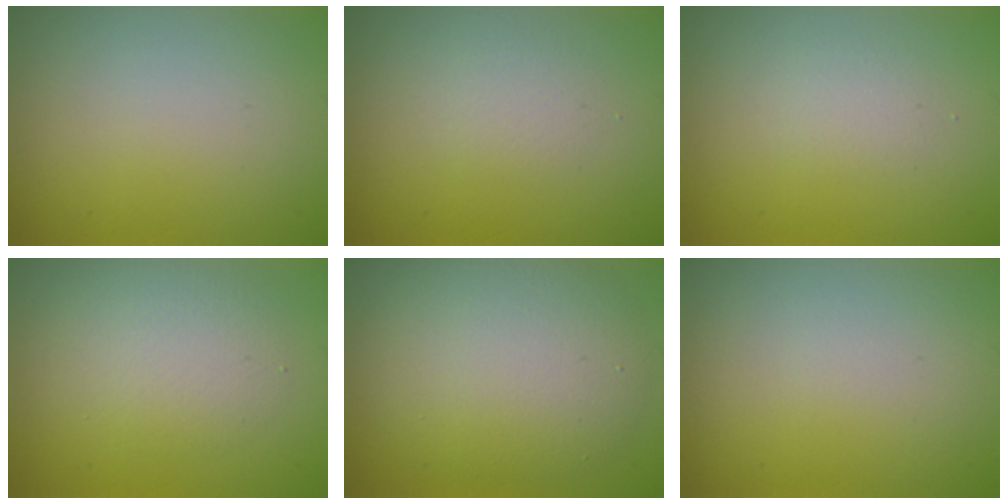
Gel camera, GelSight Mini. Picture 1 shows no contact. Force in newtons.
{"total": 1.5, "press": 1.5, "slide": 0.1}
{"total": 1.3, "press": 1.3, "slide": 0.1}
{"total": 3.2, "press": 3.2, "slide": 0.1}
{"total": 6.9, "press": 6.9, "slide": 0.1}
{"total": 0.0}